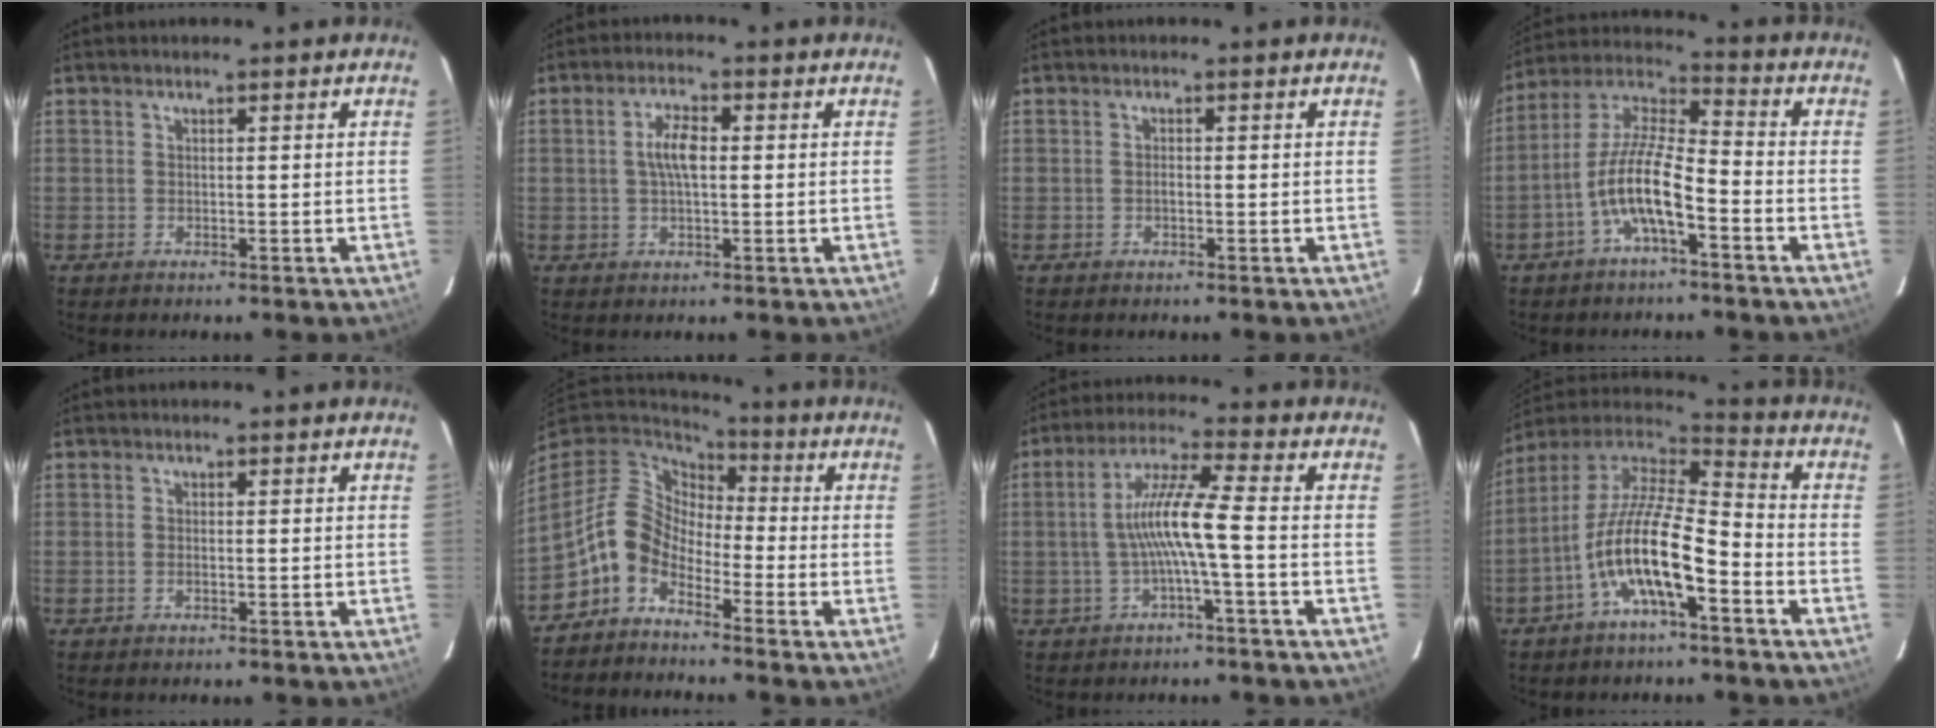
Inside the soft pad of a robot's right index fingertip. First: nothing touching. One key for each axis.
{"total": 4.8, "fx": 0.4, "fy": 1.9, "fz": 4.4, "tx": -0.086, "ty": 0.010, "tz": 0.008}
{"total": 0.9, "fx": -0.4, "fy": 0.5, "fz": 0.7, "tx": -0.013, "ty": 0.003, "tz": -0.007}
{"total": 11.0, "fx": -4.9, "fy": 2.6, "fz": 9.5, "tx": -0.199, "ty": 0.007, "tz": -0.097}
{"total": 0.8, "fx": -0.4, "fy": 0.3, "fz": 0.7, "tx": -0.015, "ty": 0.001, "tz": -0.007}
{"total": 9.2, "fx": -5.1, "fy": 5.7, "fz": 5.1, "tx": -0.096, "ty": 0.022, "tz": -0.118}
{"total": 8.5, "fx": -1.7, "fy": -0.6, "fz": 8.3, "tx": -0.171, "ty": 0.010, "tz": -0.029}
{"total": 15.3, "fx": -6.7, "fy": 4.2, "fz": 13.1, "tx": -0.252, "ty": -0.006, "tz": -0.134}